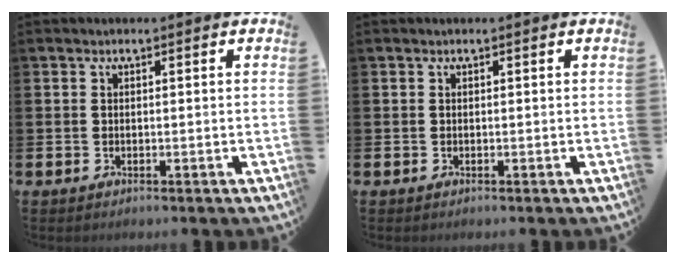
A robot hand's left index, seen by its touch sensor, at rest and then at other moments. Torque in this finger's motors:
{"motor_torque": [-0.02, 0.02, 0.00, 0.00]}